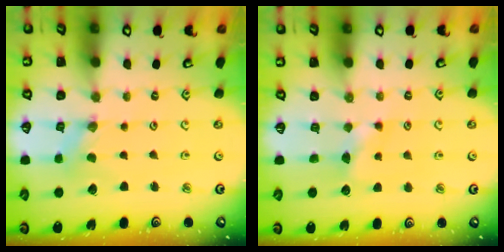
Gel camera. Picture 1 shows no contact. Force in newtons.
{"total": 4.6, "press": 4.5, "slide": 0.8}